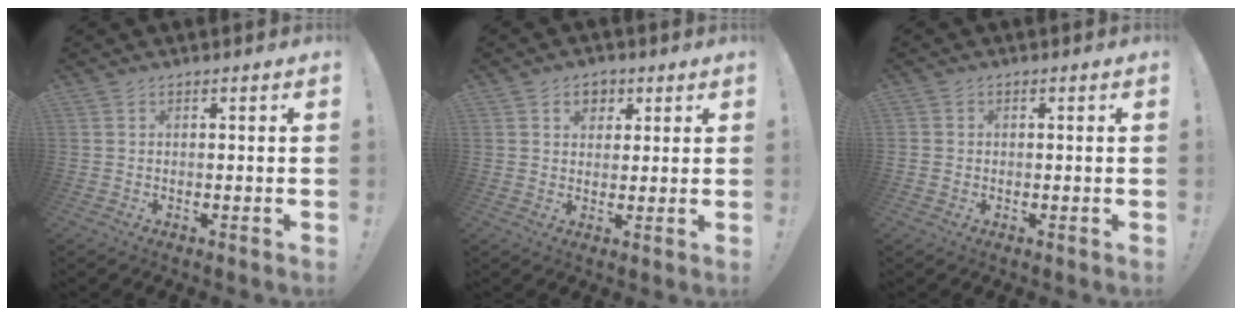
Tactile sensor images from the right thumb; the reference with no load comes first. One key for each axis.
{"total": 5.2, "fx": 2.1, "fy": 4.4, "fz": 2.0, "tx": -0.024, "ty": -0.002, "tz": 0.037}
{"total": 1.5, "fx": -0.3, "fy": 1.4, "fz": 0.3, "tx": -0.006, "ty": 0.005, "tz": -0.005}